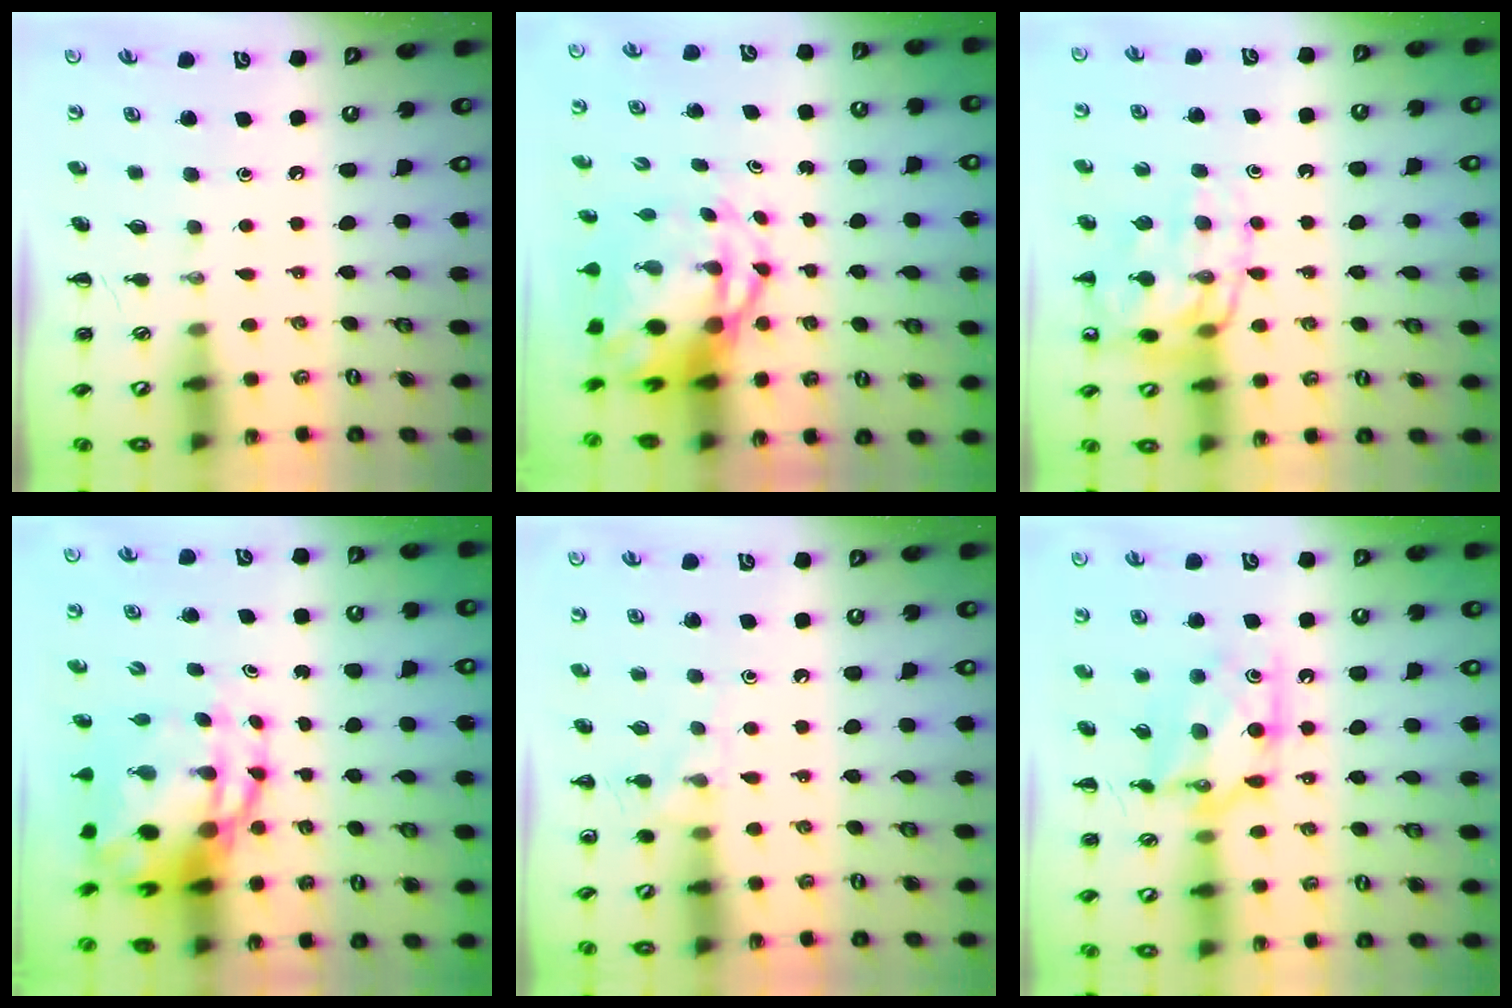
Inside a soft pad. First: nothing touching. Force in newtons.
{"total": 8.3, "press": 8.0, "slide": 2.2}
{"total": 14.3, "press": 14.2, "slide": 2.3}
{"total": 10.4, "press": 10.0, "slide": 2.7}
{"total": 6.8, "press": 6.3, "slide": 2.4}
{"total": 11.5, "press": 11.5, "slide": 0.5}